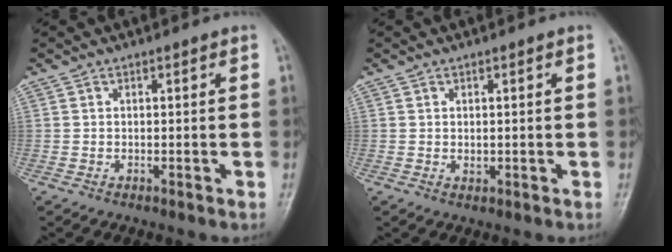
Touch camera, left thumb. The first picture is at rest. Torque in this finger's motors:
{"motor_torque": [-0.07, -0.07, 0.27, 0.19, 0.00]}